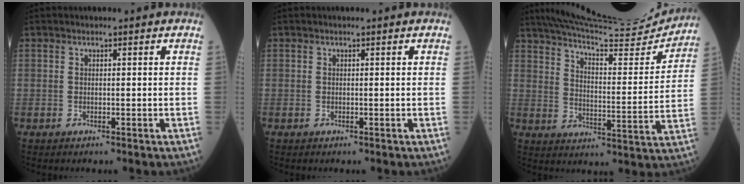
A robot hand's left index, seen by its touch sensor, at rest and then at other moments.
{"total": 0.0}
{"total": 21.8, "force": [20.6, 1.3, 7.2], "torque": [-0.119, -0.042, 0.284]}